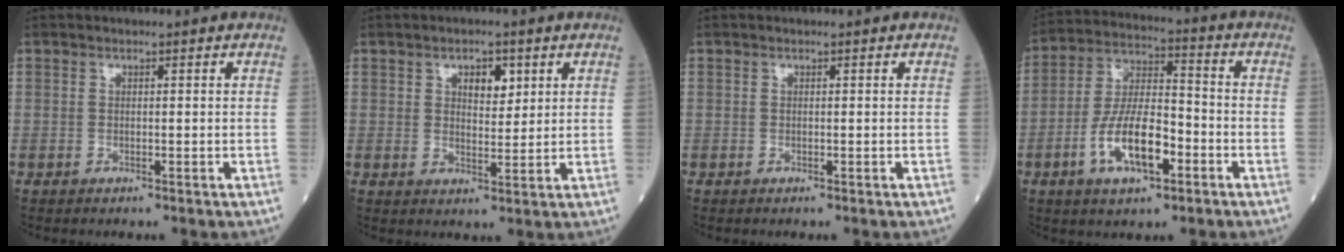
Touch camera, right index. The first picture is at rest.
{"total": 4.1, "force": [1.9, 2.0, 3.0], "torque": [-0.045, 0.002, 0.031]}
{"total": 0.0}
{"total": 11.8, "force": [-4.5, 4.1, 10.1], "torque": [-0.204, 0.007, -0.081]}